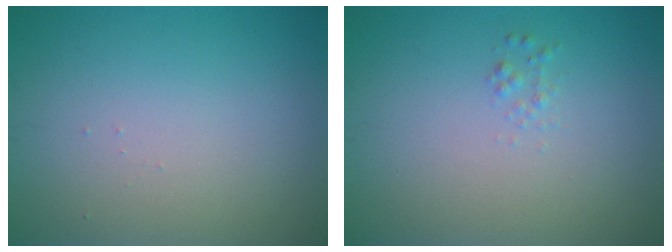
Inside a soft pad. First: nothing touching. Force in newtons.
{"total": 0.7, "press": 0.7, "slide": 0.0}